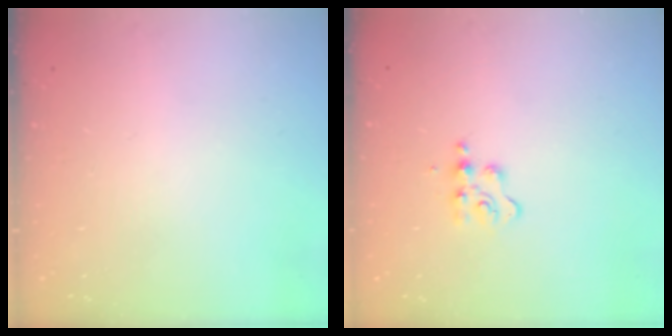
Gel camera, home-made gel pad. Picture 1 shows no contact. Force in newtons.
{"total": 6.2, "press": 6.1, "slide": 0.6}